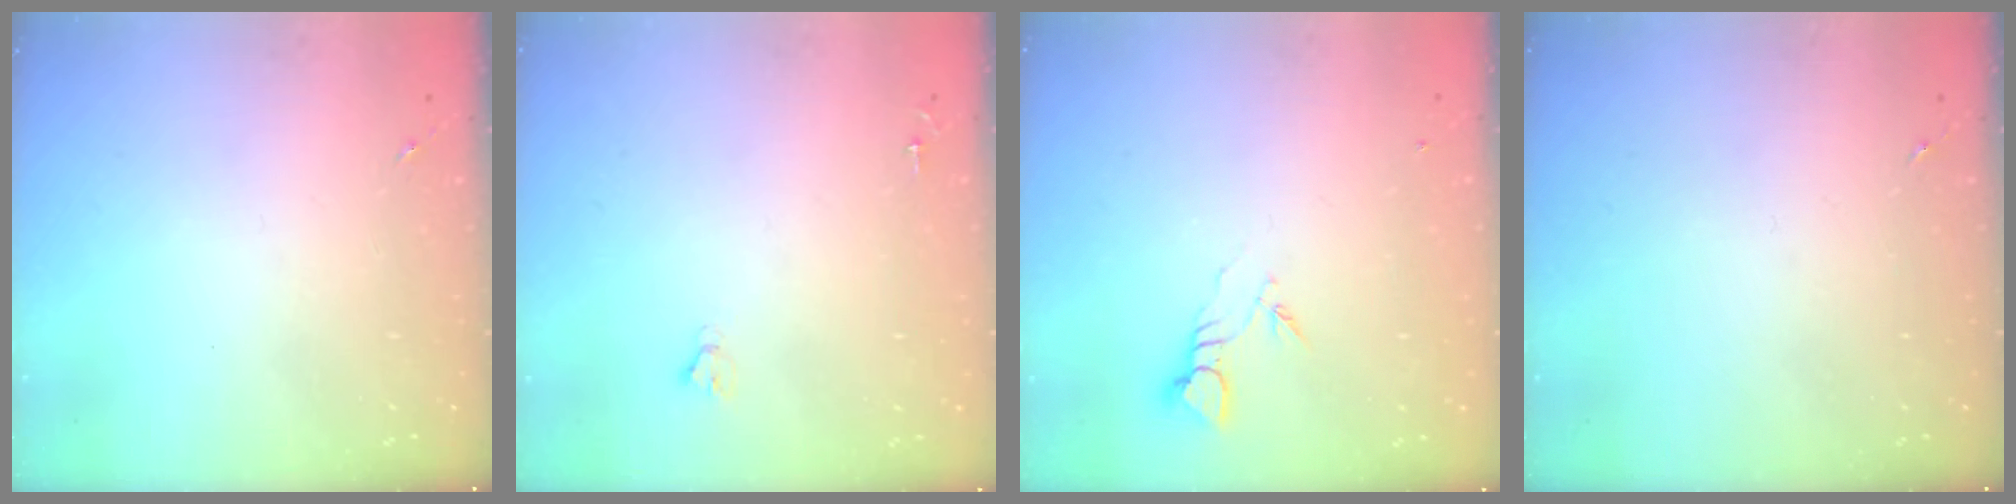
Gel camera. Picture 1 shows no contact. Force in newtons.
{"total": 1.8, "press": 1.8, "slide": 0.1}
{"total": 3.7, "press": 3.7, "slide": 0.3}
{"total": 0.0}